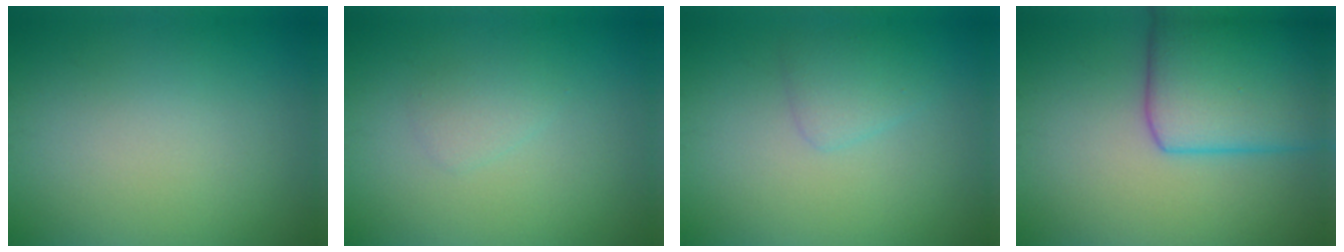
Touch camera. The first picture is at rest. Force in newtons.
{"total": 1.1, "press": 1.1, "slide": 0.1}
{"total": 1.8, "press": 1.8, "slide": 0.1}
{"total": 8.4, "press": 8.4, "slide": 0.5}